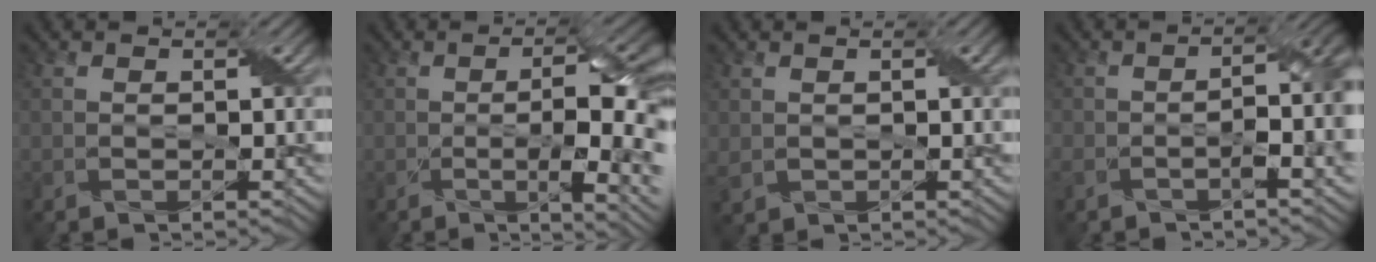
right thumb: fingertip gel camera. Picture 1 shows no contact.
{"total": 11.0, "force": [-1.2, 3.9, 10.2], "torque": [-0.127, -0.005, -0.015]}
{"total": 1.7, "force": [0.6, 1.2, 1.1], "torque": [-0.032, -0.001, 0.015]}
{"total": 8.3, "force": [-2.8, 3.0, 7.3], "torque": [-0.124, -0.007, -0.050]}